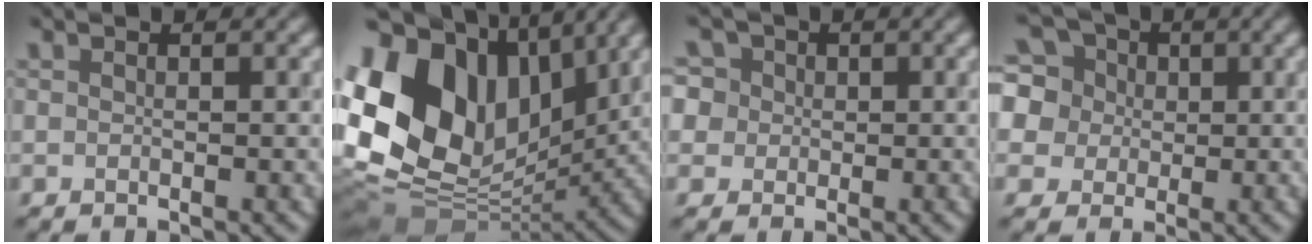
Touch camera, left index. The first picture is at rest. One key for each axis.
{"total": 17.3, "fx": 3.0, "fy": 12.2, "fz": 11.9, "tx": -0.265, "ty": 0.013, "tz": 0.061}
{"total": 7.1, "fx": 2.6, "fy": 6.0, "fz": 2.7, "tx": -0.050, "ty": 0.035, "tz": 0.007}
{"total": 11.0, "fx": 3.7, "fy": 9.3, "fz": 4.7, "tx": -0.118, "ty": 0.043, "tz": 0.039}